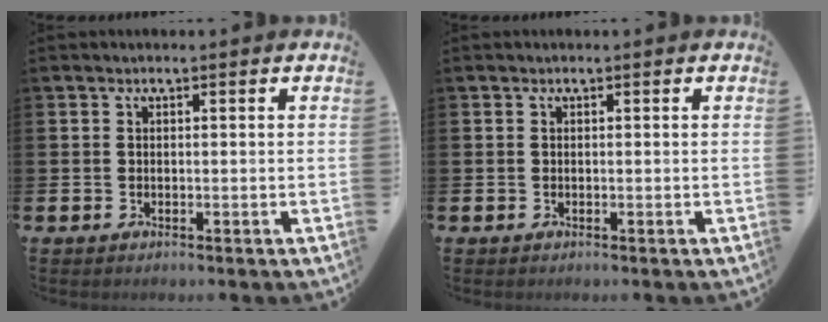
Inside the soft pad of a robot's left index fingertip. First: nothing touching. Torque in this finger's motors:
{"motor_torque": [-0.01, 0.00, 0.00, 0.01]}